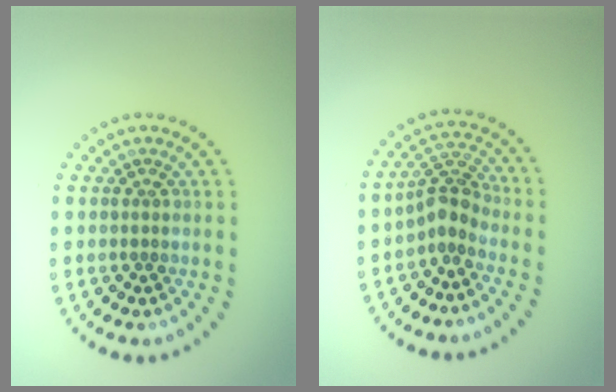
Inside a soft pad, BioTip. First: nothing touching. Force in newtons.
{"total": 2.8, "press": 2.1, "slide": 1.8}